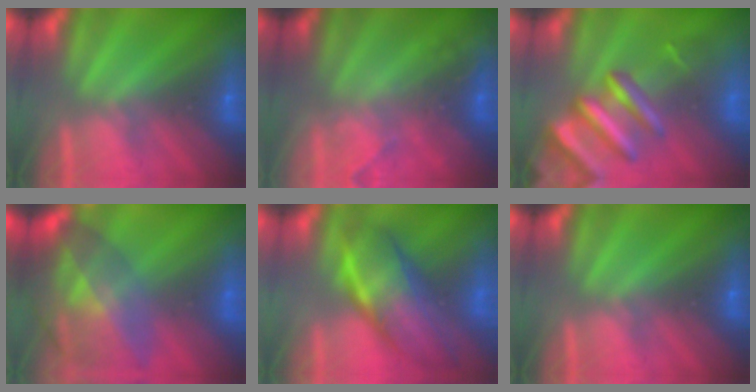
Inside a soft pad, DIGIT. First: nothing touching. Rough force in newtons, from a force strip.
{"total": 2.3}
{"total": 9.4}
{"total": 7.3}
{"total": 7.0}
{"total": 0.0}